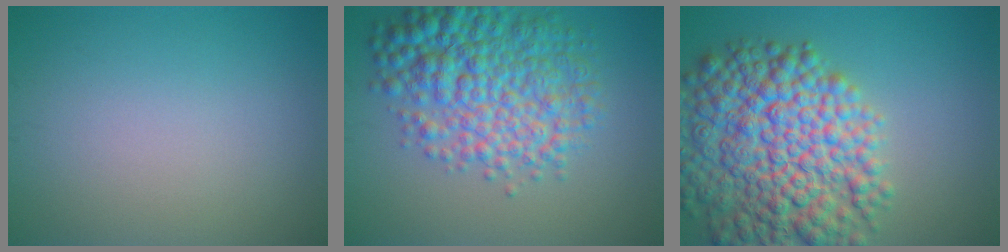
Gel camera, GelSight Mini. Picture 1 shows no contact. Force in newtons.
{"total": 8.1, "press": 8.1, "slide": 0.1}
{"total": 12.3, "press": 12.3, "slide": 0.5}